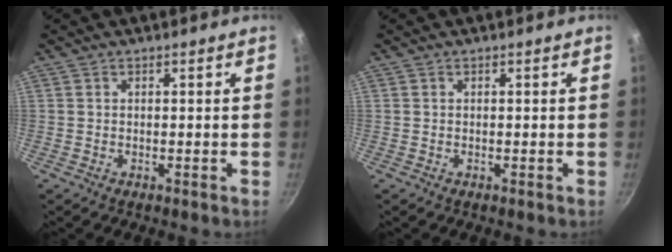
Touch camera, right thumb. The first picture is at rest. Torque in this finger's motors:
{"motor_torque": [-0.32, 0.27, -0.08, 0.03, 0.00]}